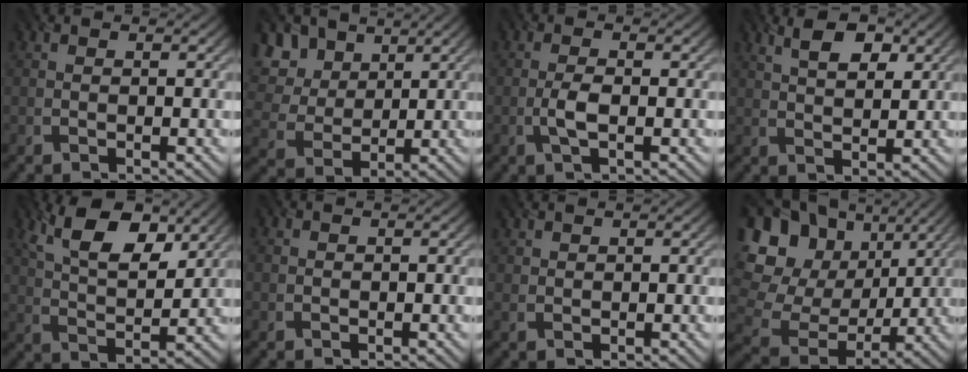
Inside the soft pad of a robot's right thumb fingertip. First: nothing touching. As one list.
[{"total": 9.4, "force": [5.4, 6.2, 4.4], "torque": [-0.160, 0.006, 0.108]}, {"total": 2.7, "force": [-0.7, 0.8, 2.5], "torque": [-0.055, 0.001, -0.018]}, {"total": 5.2, "force": [2.8, 2.4, 3.7], "torque": [-0.068, 0.002, 0.052]}, {"total": 10.6, "force": [5.9, 4.6, 7.6], "torque": [-0.150, 0.003, 0.110]}, {"total": 0.0}, {"total": 1.1, "force": [1.0, 0.2, 0.4], "torque": [-0.016, 0.006, 0.028]}, {"total": 21.7, "force": [7.1, 17.8, 10.1], "torque": [-0.297, 0.041, 0.143]}]